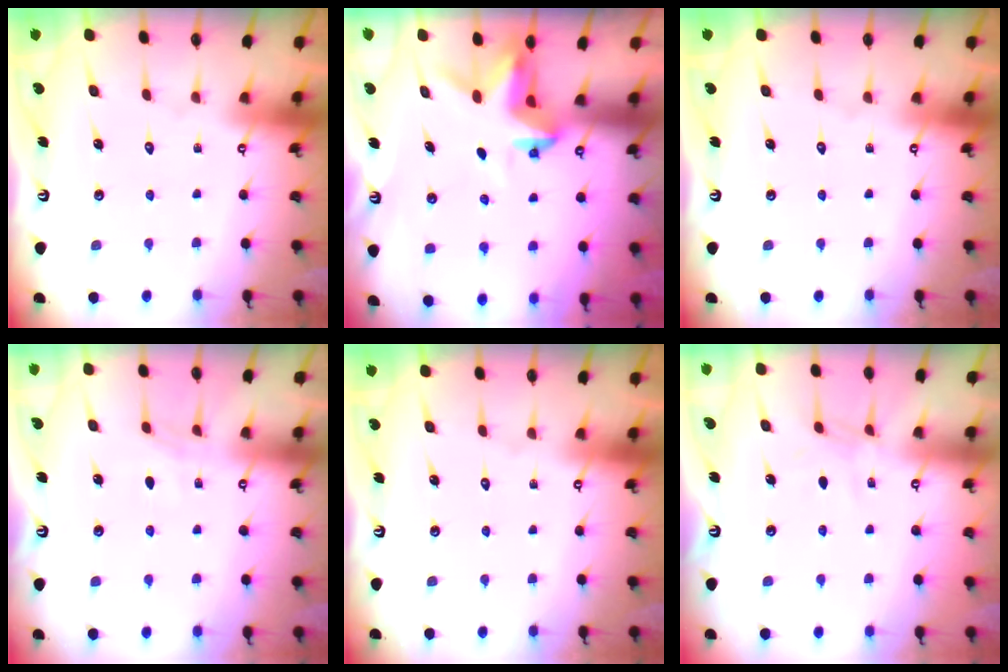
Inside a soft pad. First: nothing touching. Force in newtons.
{"total": 3.2, "press": 3.2, "slide": 0.2}
{"total": 0.0}
{"total": 3.0, "press": 3.0, "slide": 0.5}
{"total": 0.0}
{"total": 4.9, "press": 4.9, "slide": 0.5}